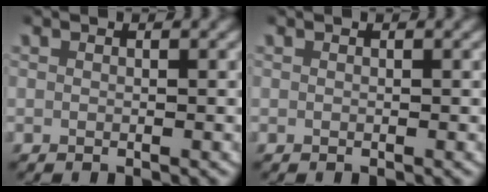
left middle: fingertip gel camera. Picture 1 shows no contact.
{"total": 0.0}